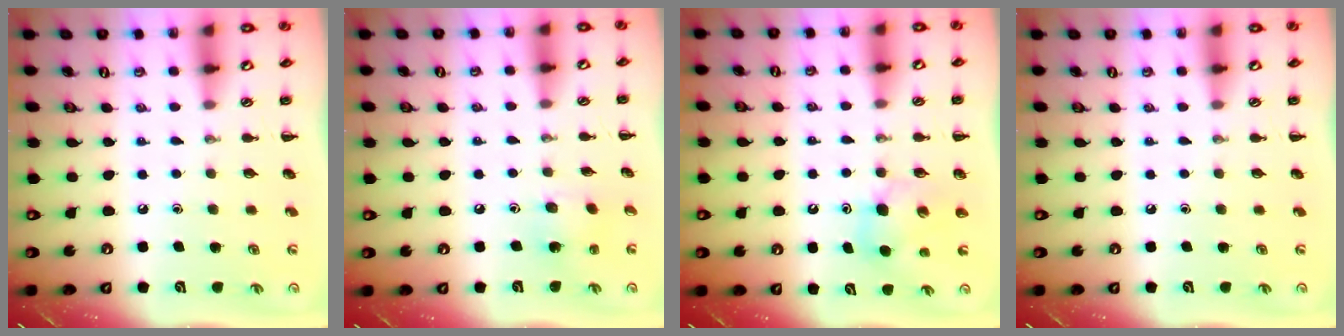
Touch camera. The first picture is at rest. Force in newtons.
{"total": 2.5, "press": 2.5, "slide": 0.6}
{"total": 6.5, "press": 6.5, "slide": 0.9}
{"total": 0.0}